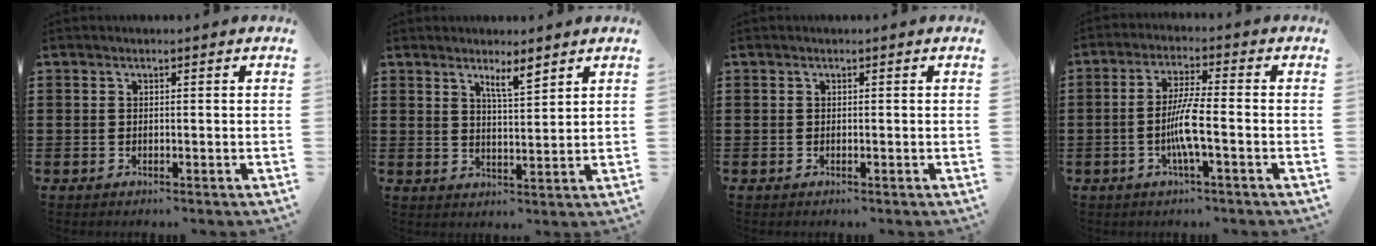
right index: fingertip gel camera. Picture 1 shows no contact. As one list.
[{"total": 3.9, "force": [3.0, 0.5, 2.4], "torque": [-0.044, -0.002, 0.050]}, {"total": 0.0}, {"total": 6.2, "force": [-1.7, 0.5, 5.9], "torque": [-0.125, -0.010, -0.038]}]